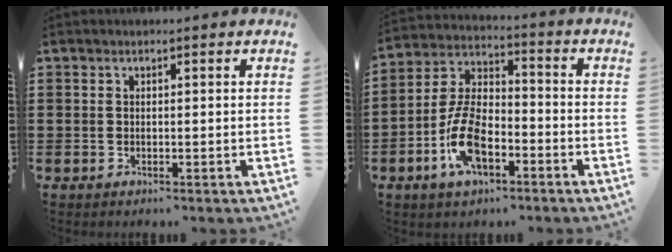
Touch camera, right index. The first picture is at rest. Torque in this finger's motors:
{"motor_torque": [1.29, 0.84, 0.92, 0.21]}